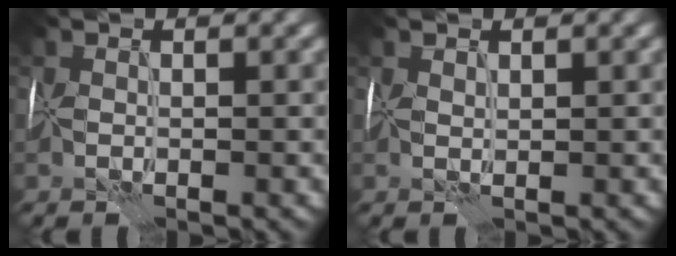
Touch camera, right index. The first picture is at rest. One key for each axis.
{"total": 0.5, "fx": 0.3, "fy": -0.4, "fz": -0.1, "tx": 0.001, "ty": -0.001, "tz": 0.006}